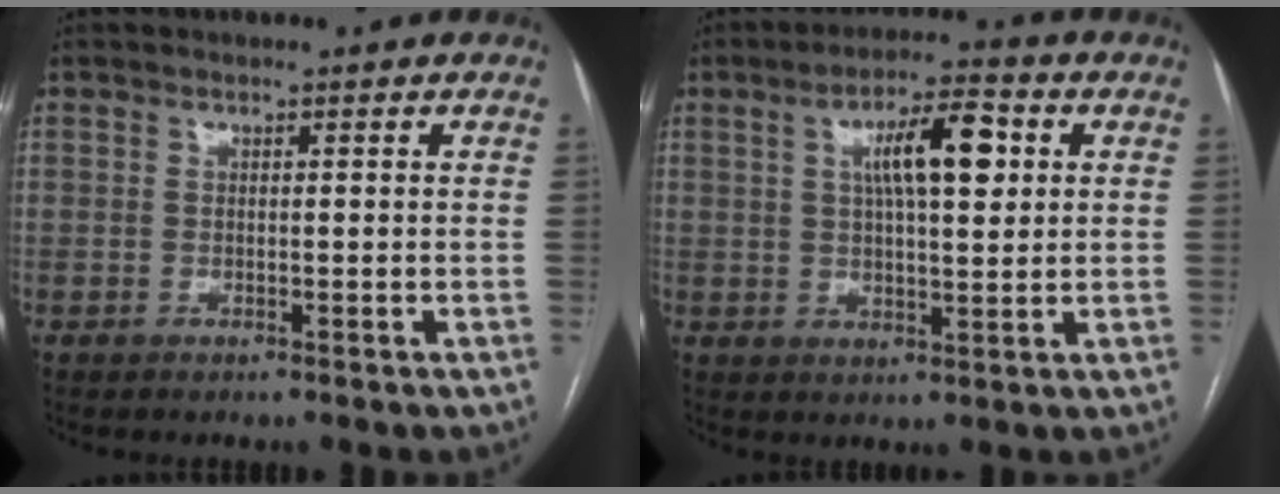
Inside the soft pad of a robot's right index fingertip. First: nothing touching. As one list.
[{"total": 9.6, "force": [2.8, 2.4, 8.8], "torque": [-0.151, 0.018, 0.046]}]